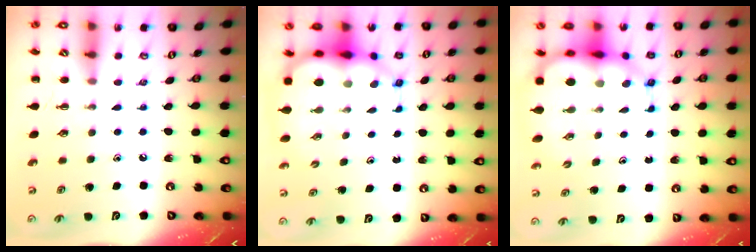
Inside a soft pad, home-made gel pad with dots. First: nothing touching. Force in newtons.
{"total": 9.3, "press": 8.9, "slide": 2.8}
{"total": 12.9, "press": 12.3, "slide": 3.9}